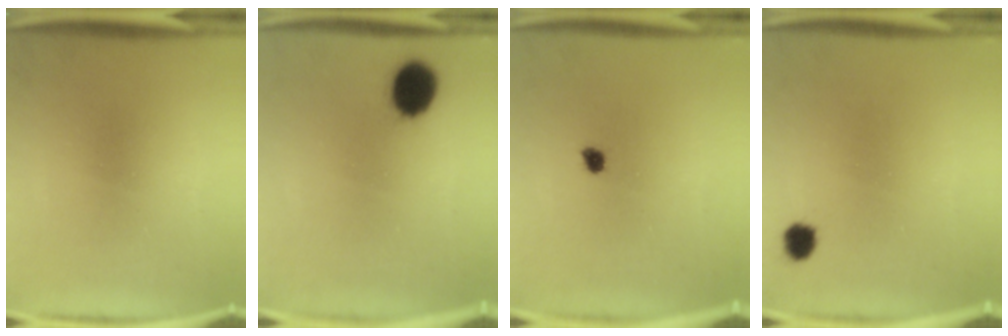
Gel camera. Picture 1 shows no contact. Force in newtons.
{"total": 9.5}
{"total": 1.8}
{"total": 2.8}